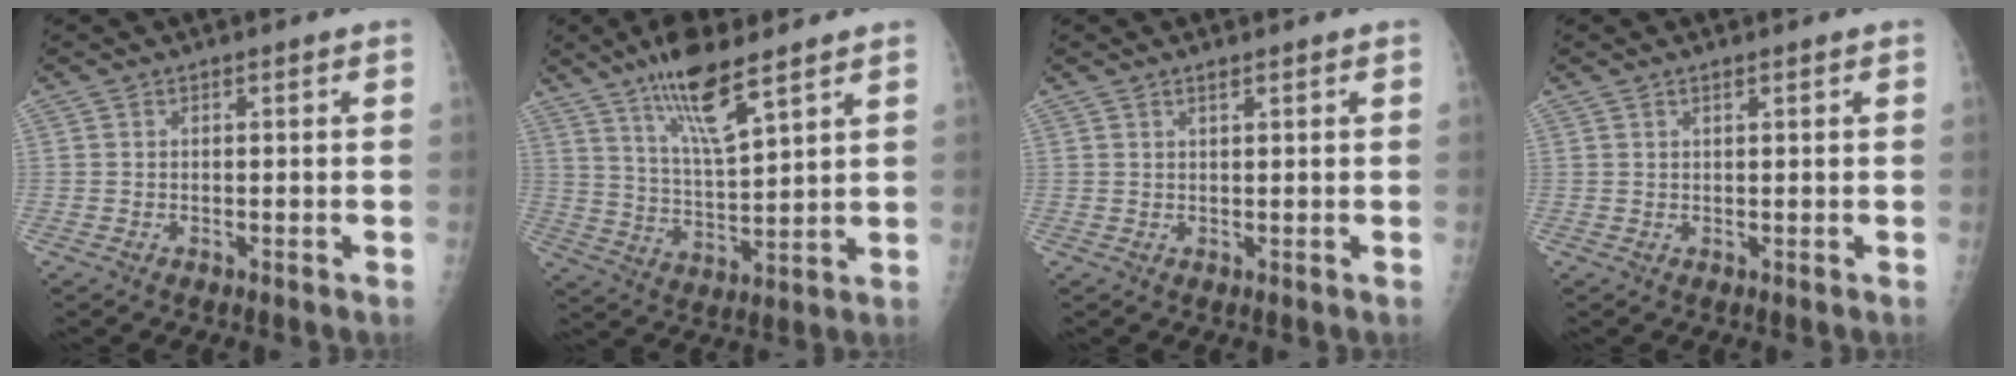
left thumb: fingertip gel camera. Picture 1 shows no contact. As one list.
[{"total": 12.4, "force": [8.1, 2.8, 8.9], "torque": [-0.155, -0.044, 0.158]}, {"total": 1.2, "force": [0.8, 0.3, 0.8], "torque": [-0.010, -0.003, 0.016]}, {"total": 0.9, "force": [0.6, 0.2, 0.6], "torque": [-0.009, -0.001, 0.012]}]